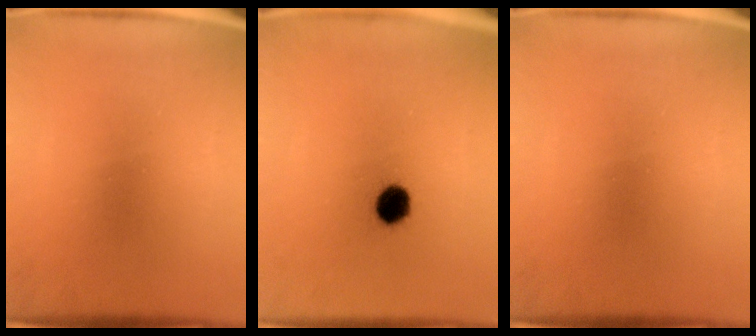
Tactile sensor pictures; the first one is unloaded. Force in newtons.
{"total": 6.1}
{"total": 0.0}